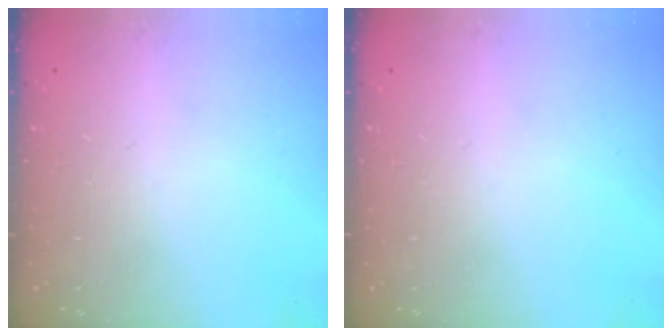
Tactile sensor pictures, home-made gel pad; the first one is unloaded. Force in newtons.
{"total": 0.0}